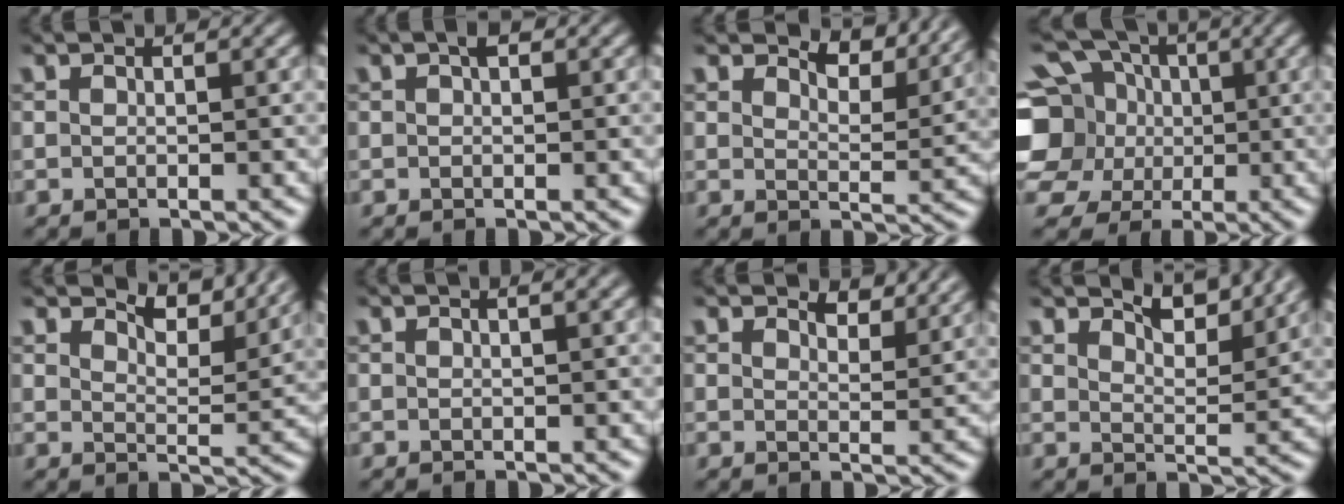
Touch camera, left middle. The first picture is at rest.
{"total": 0.9, "force": [0.4, 0.4, 0.7], "torque": [-0.010, 0.002, 0.004]}
{"total": 5.5, "force": [4.9, 1.3, 2.0], "torque": [-0.042, -0.002, 0.067]}
{"total": 11.2, "force": [1.0, 9.8, 5.3], "torque": [-0.139, 0.020, -0.013]}
{"total": 6.1, "force": [5.7, 1.0, 2.1], "torque": [-0.046, 0.001, 0.079]}
{"total": 0.7, "force": [0.3, -0.1, 0.6], "torque": [-0.008, 0.005, 0.005]}
{"total": 3.4, "force": [3.1, 0.8, 1.2], "torque": [-0.028, -0.006, 0.039]}
{"total": 4.5, "force": [4.1, 0.7, 1.8], "torque": [-0.037, -0.006, 0.055]}